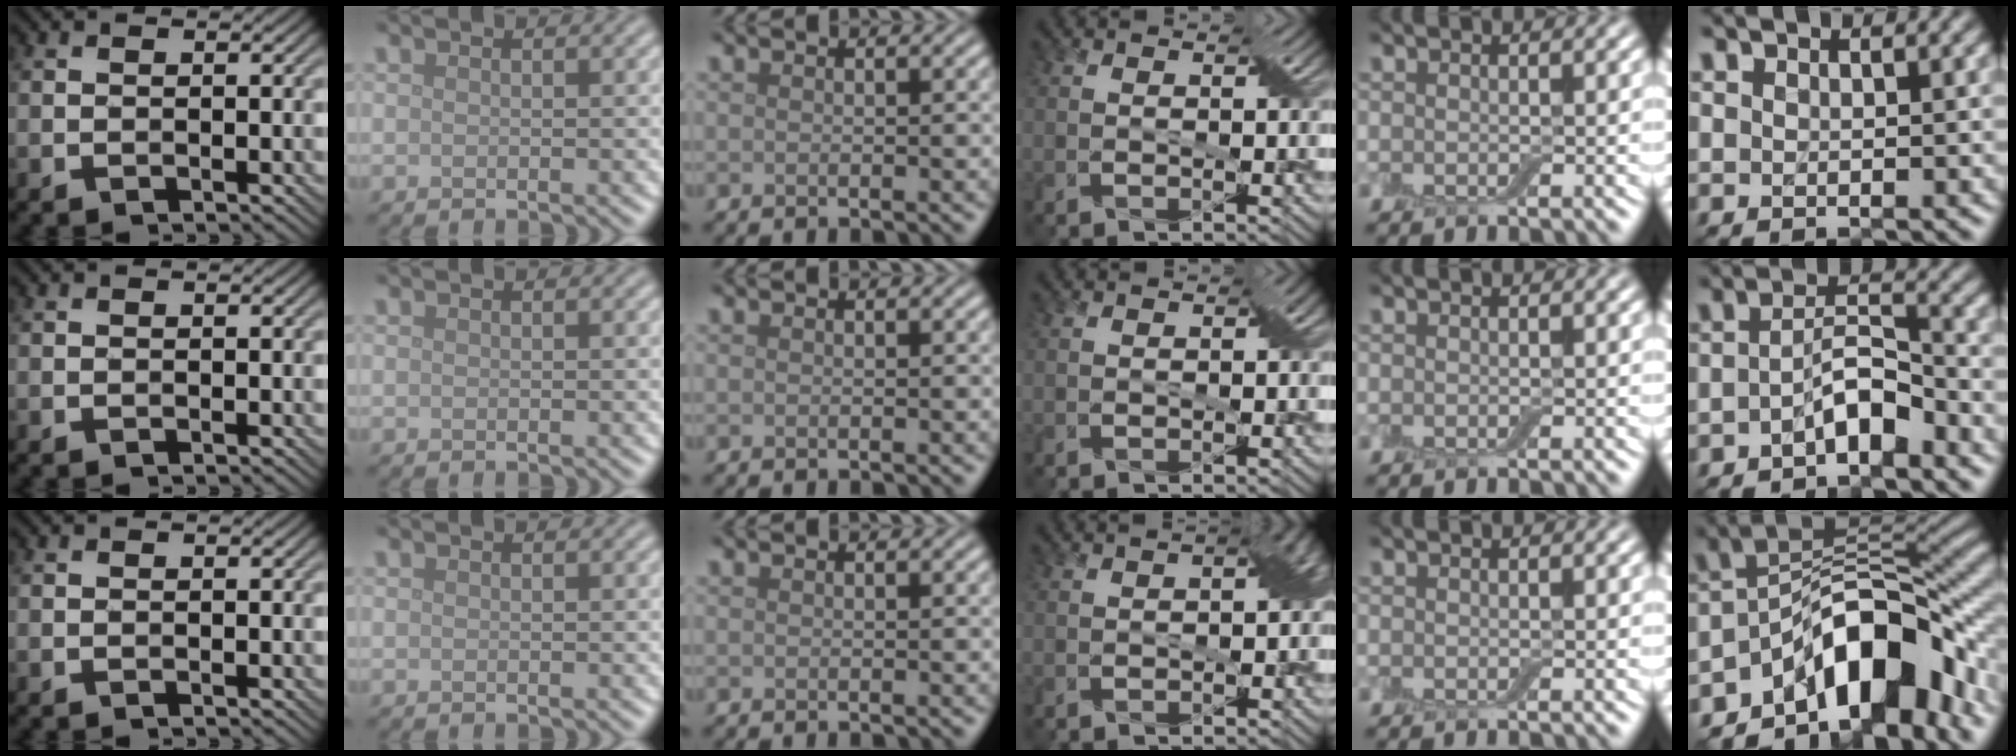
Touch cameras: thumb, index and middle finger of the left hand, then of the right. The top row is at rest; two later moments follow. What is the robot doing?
{"motion": "pour", "object": "bottle"}